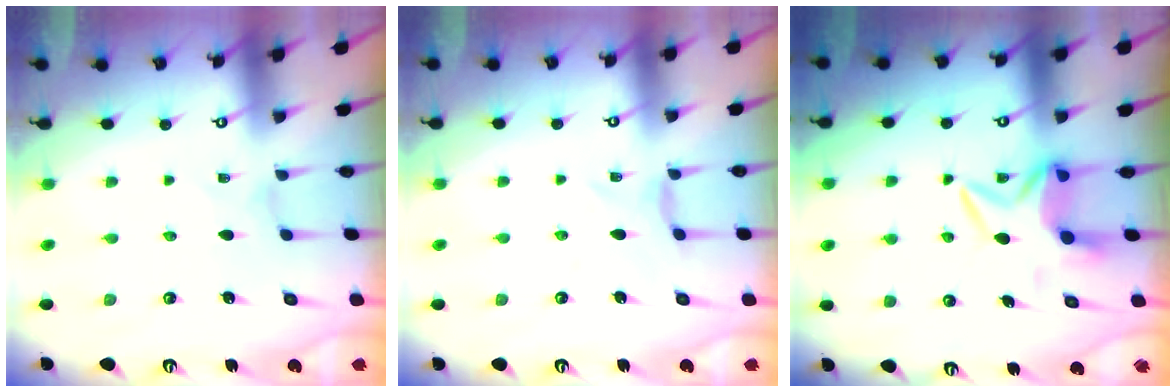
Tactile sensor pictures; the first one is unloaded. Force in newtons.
{"total": 1.4, "press": 1.3, "slide": 0.3}
{"total": 6.6, "press": 6.4, "slide": 1.5}